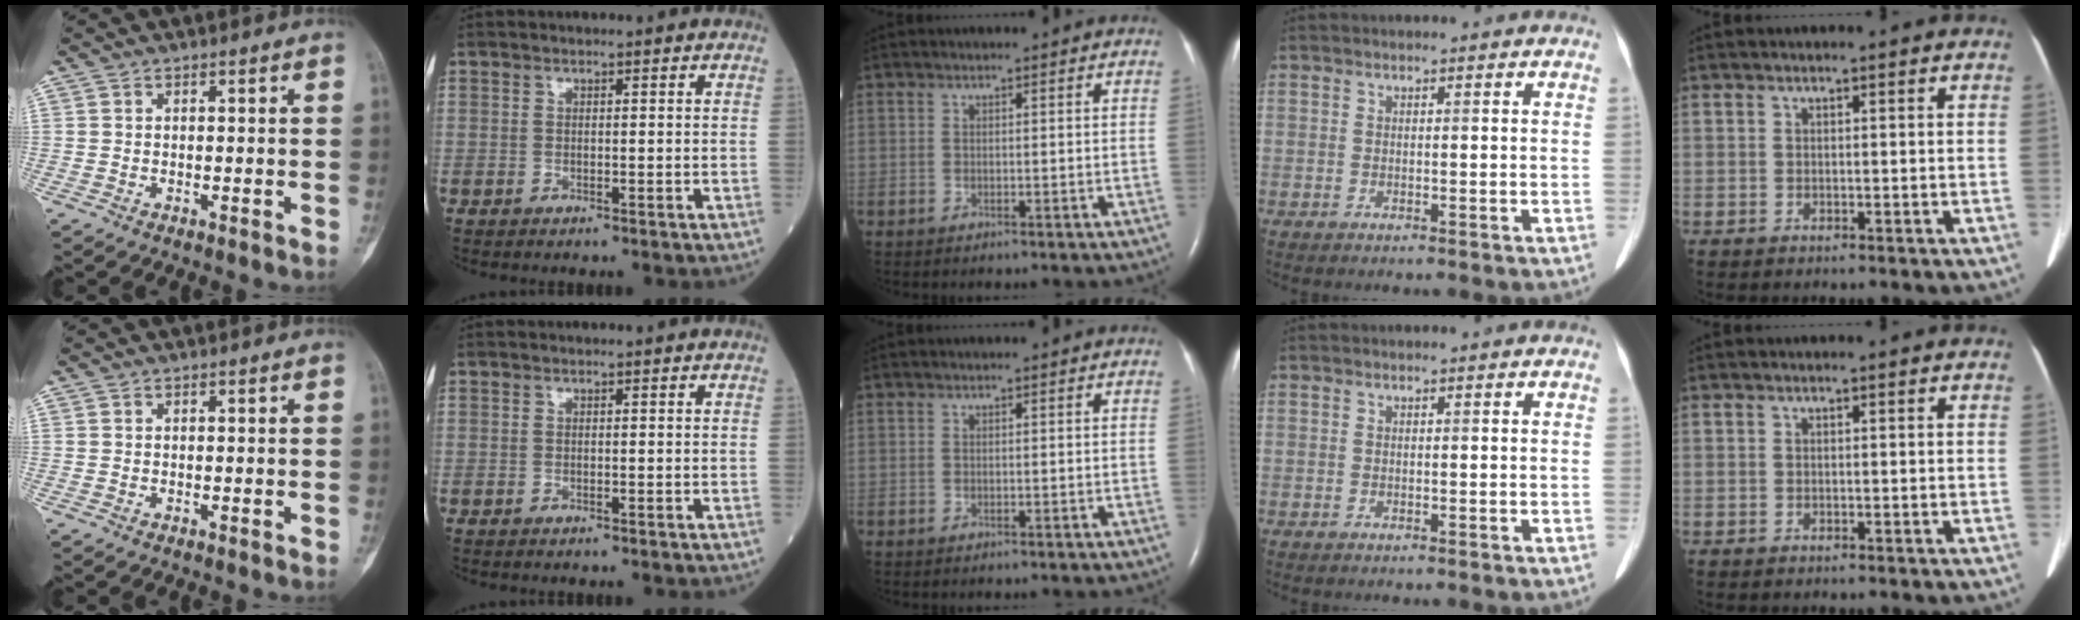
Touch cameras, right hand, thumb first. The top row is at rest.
{}